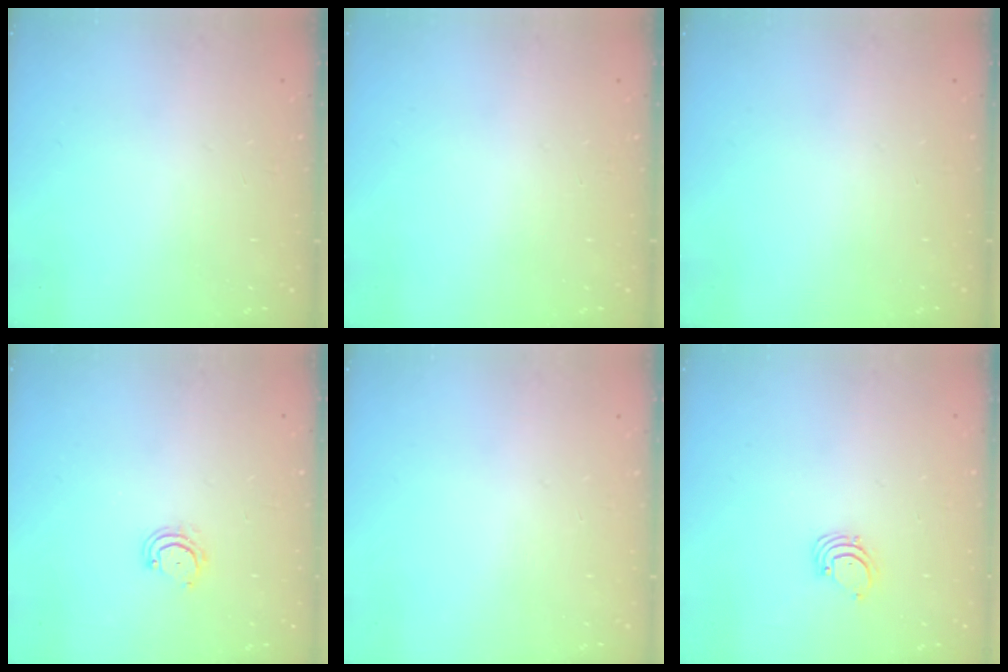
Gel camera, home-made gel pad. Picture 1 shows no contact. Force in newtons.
{"total": 0.0}
{"total": 0.0}
{"total": 4.0, "press": 4.0, "slide": 0.3}
{"total": 0.0}
{"total": 1.6, "press": 1.6, "slide": 0.1}